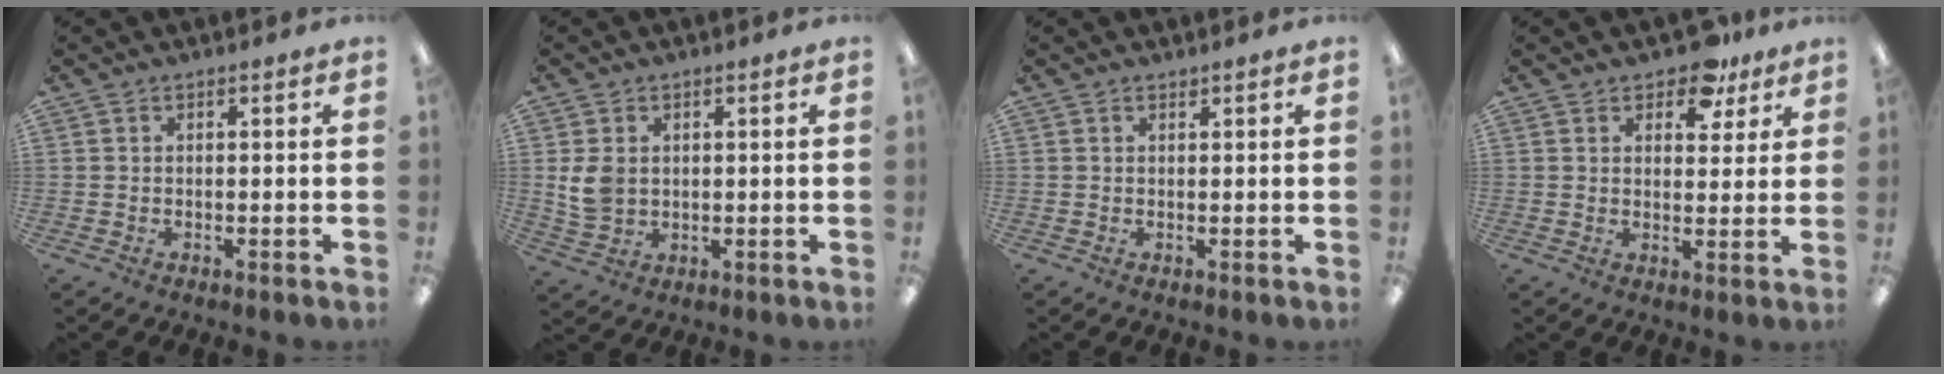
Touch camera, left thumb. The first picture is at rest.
{"total": 6.1, "force": [0.9, 4.7, 3.8], "torque": [-0.079, 0.003, 0.018]}
{"total": 0.6, "force": [0.6, 0.1, 0.1], "torque": [-0.003, 0.001, 0.011]}
{"total": 8.1, "force": [6.0, 4.0, 3.7], "torque": [-0.039, -0.030, 0.104]}